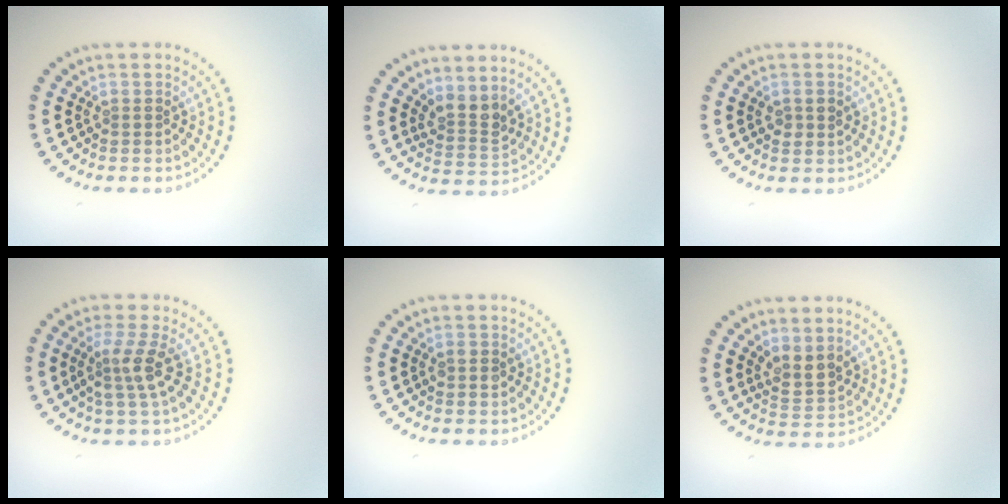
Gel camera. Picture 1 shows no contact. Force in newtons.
{"total": 2.6, "press": 1.9, "slide": 1.8}
{"total": 1.5, "press": 1.5, "slide": 0.2}
{"total": 3.0, "press": 2.3, "slide": 1.9}
{"total": 1.1, "press": 1.1, "slide": 0.1}
{"total": 2.4, "press": 2.0, "slide": 1.3}